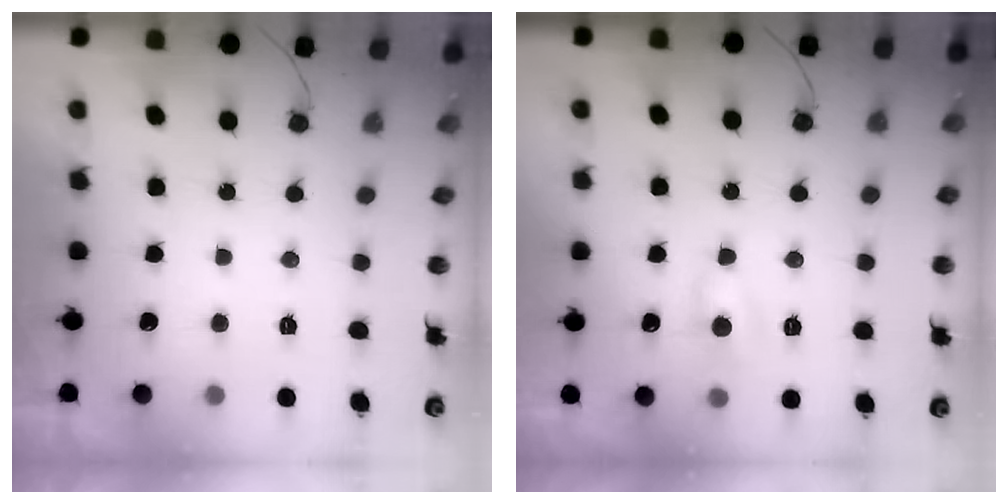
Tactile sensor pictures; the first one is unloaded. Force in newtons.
{"total": 5.2, "press": 5.2, "slide": 0.8}